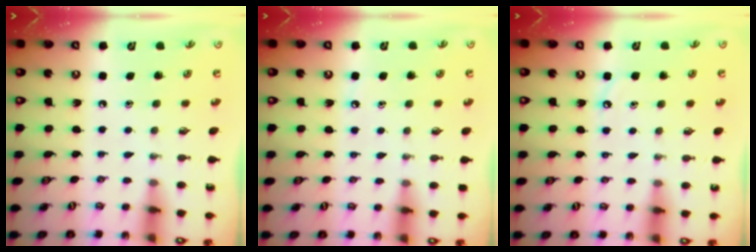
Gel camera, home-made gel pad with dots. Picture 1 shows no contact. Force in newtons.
{"total": 2.9, "press": 2.8, "slide": 0.4}
{"total": 3.9, "press": 3.9, "slide": 0.5}